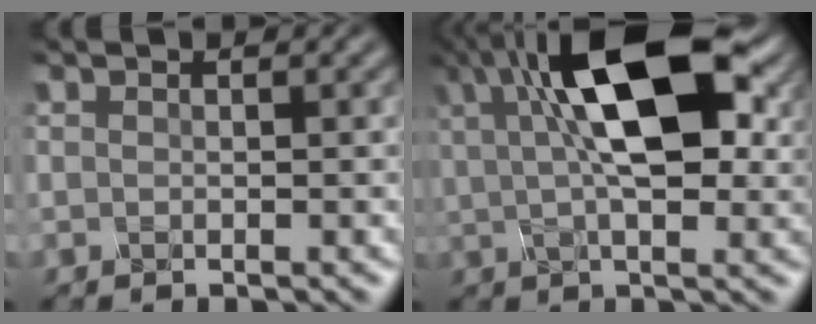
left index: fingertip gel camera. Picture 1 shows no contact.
{"total": 12.5, "force": [4.1, 5.1, 10.6], "torque": [-0.165, 0.013, 0.057]}